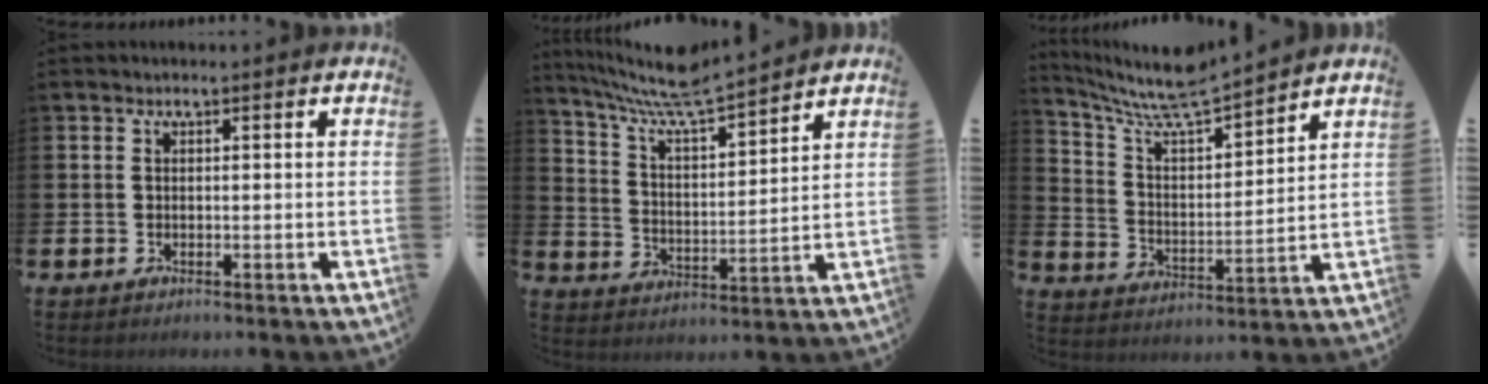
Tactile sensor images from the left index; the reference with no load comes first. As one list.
[{"total": 7.8, "force": [7.4, 0.1, 2.3], "torque": [-0.079, -0.054, 0.129]}, {"total": 8.2, "force": [7.8, 0.5, 2.5], "torque": [-0.086, -0.058, 0.135]}]